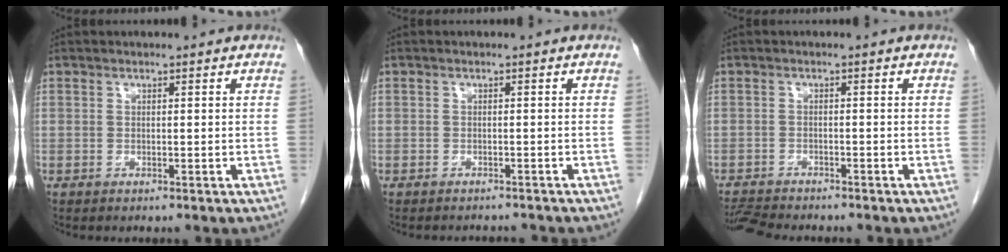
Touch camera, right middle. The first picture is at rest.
{"total": 3.4, "force": [-3.1, 1.4, 0.2], "torque": [0.000, 0.000, -0.043]}
{"total": 4.9, "force": [-4.8, 0.3, 1.2], "torque": [-0.018, -0.015, -0.078]}